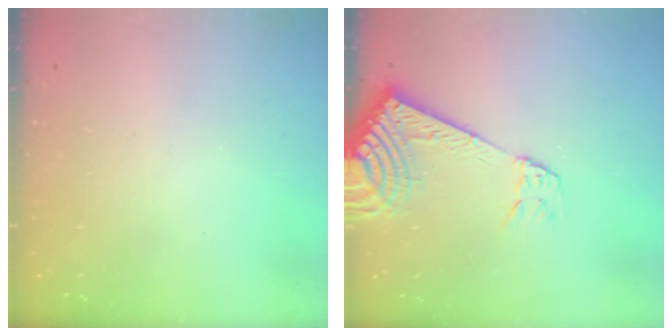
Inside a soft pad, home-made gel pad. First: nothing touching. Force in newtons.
{"total": 12.0, "press": 11.7, "slide": 2.4}